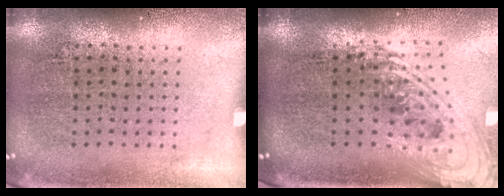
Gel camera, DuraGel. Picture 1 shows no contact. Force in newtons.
{"total": 2.4, "press": 1.7, "slide": 1.7}